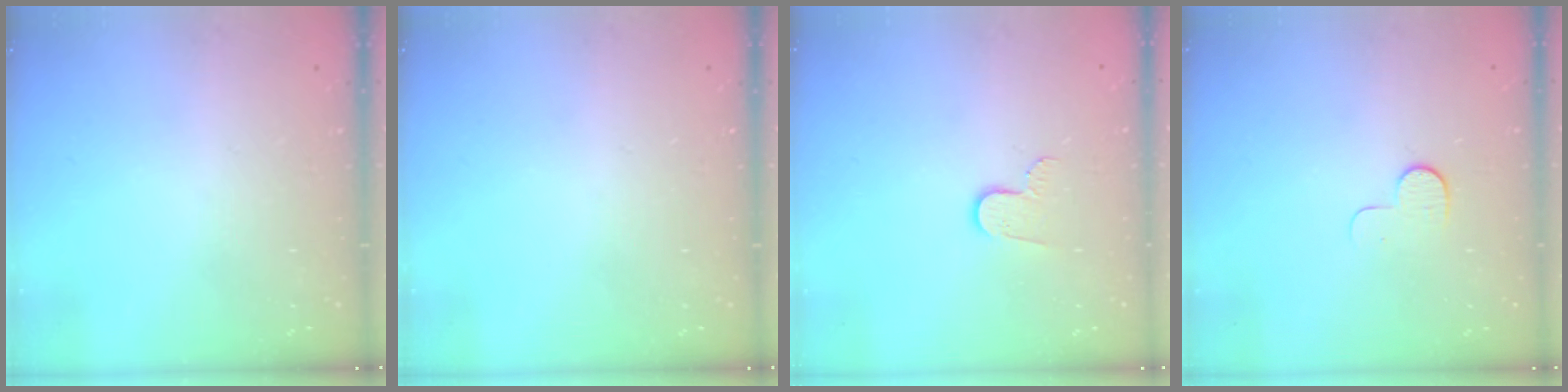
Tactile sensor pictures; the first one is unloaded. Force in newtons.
{"total": 0.0}
{"total": 7.0, "press": 7.0, "slide": 0.5}
{"total": 7.6, "press": 7.5, "slide": 0.7}